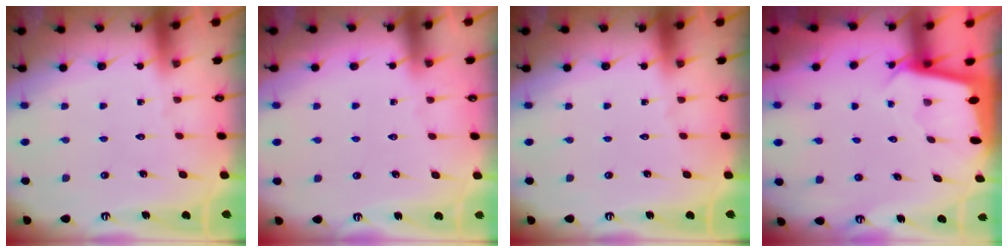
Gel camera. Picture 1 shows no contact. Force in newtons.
{"total": 3.3, "press": 3.2, "slide": 0.5}
{"total": 0.0}
{"total": 1.9, "press": 1.9, "slide": 0.0}